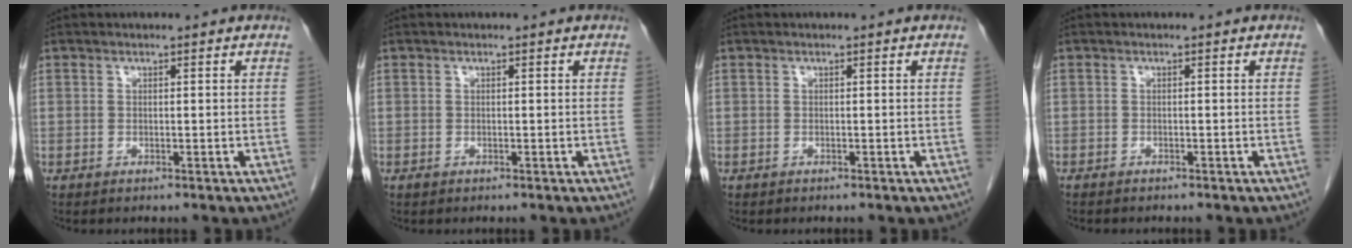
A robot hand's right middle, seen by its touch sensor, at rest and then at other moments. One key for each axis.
{"total": 0.0}
{"total": 0.0}
{"total": 1.6, "fx": -1.4, "fy": 0.4, "fz": 0.6, "tx": -0.014, "ty": -0.003, "tz": -0.016}